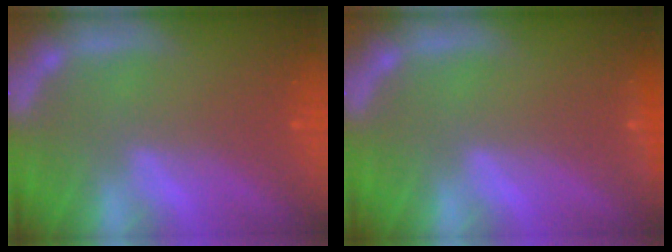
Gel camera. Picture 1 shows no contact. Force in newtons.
{"total": 0.9}